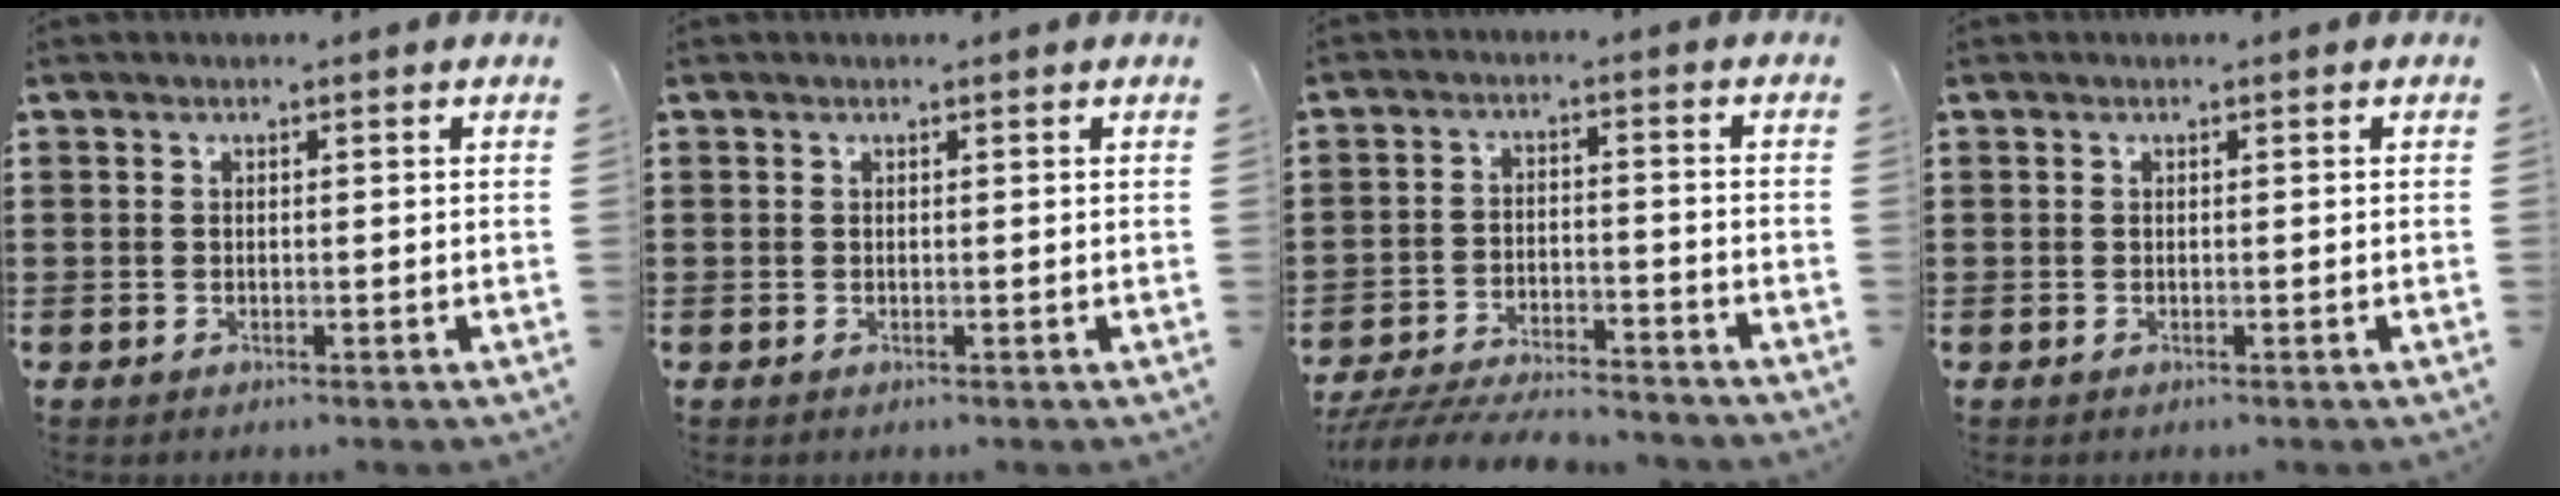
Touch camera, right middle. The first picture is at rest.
{"total": 0.0}
{"total": 6.1, "force": [-5.9, 0.5, 1.5], "torque": [-0.032, 0.002, -0.118]}
{"total": 0.0}